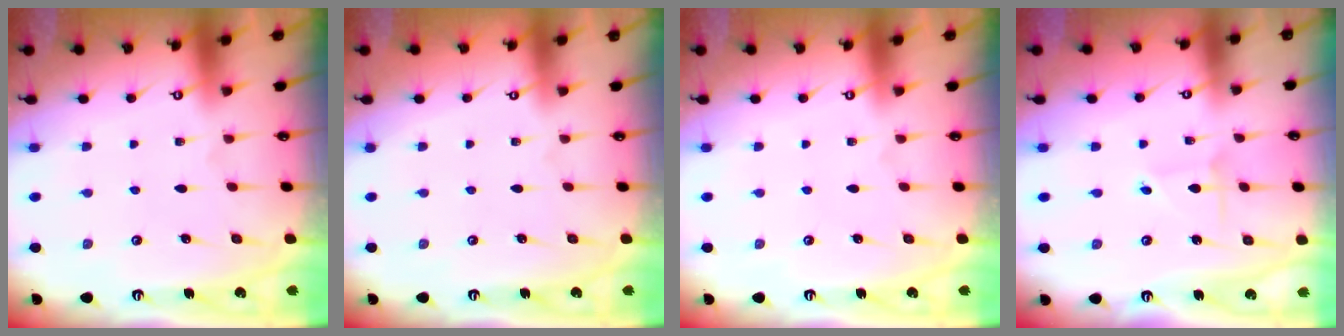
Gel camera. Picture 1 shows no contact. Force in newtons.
{"total": 0.8, "press": 0.7, "slide": 0.4}
{"total": 0.0}
{"total": 1.8, "press": 1.8, "slide": 0.1}